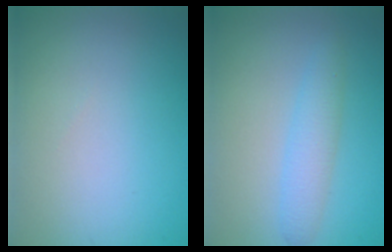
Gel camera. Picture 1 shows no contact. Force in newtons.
{"total": 2.4, "press": 2.4, "slide": 0.1}